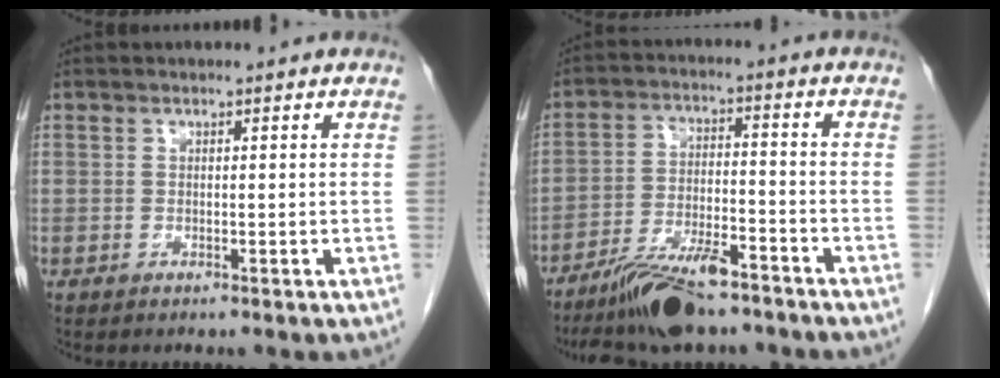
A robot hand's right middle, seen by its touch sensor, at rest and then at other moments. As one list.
[{"total": 11.0, "force": [-8.6, 2.5, 6.5], "torque": [-0.118, -0.014, -0.150]}]